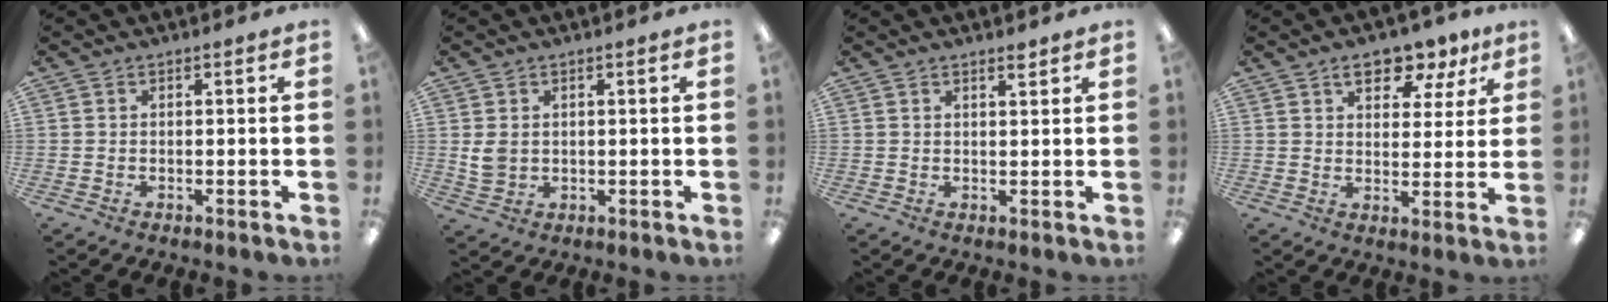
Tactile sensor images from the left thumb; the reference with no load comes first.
{"total": 3.8, "force": [1.0, 2.9, 2.3], "torque": [-0.052, 0.001, 0.019]}
{"total": 1.7, "force": [1.6, 0.1, 0.6], "torque": [-0.006, -0.006, 0.027]}
{"total": 8.8, "force": [6.1, 4.3, 4.8], "torque": [-0.054, -0.028, 0.101]}